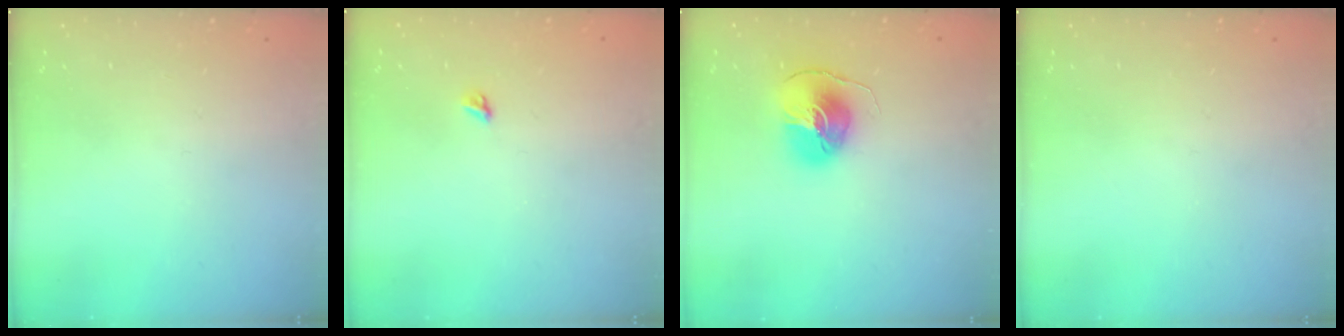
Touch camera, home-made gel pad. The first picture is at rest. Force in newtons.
{"total": 3.9, "press": 3.8, "slide": 0.5}
{"total": 8.7, "press": 8.7, "slide": 0.6}
{"total": 0.0}